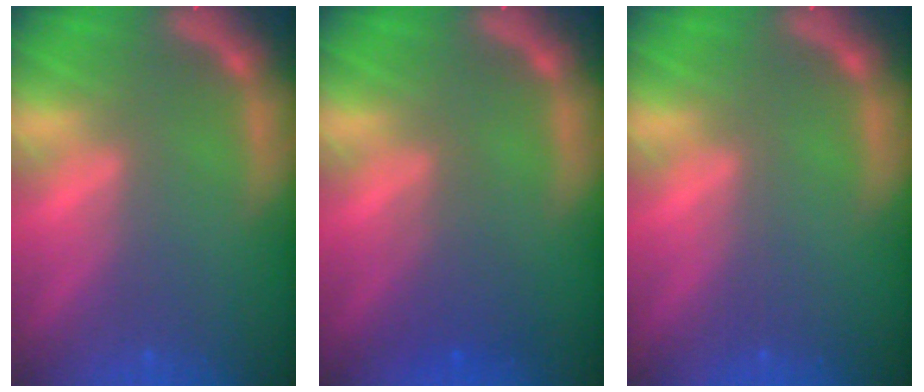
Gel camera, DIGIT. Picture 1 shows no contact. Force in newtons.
{"total": 2.4}
{"total": 0.0}